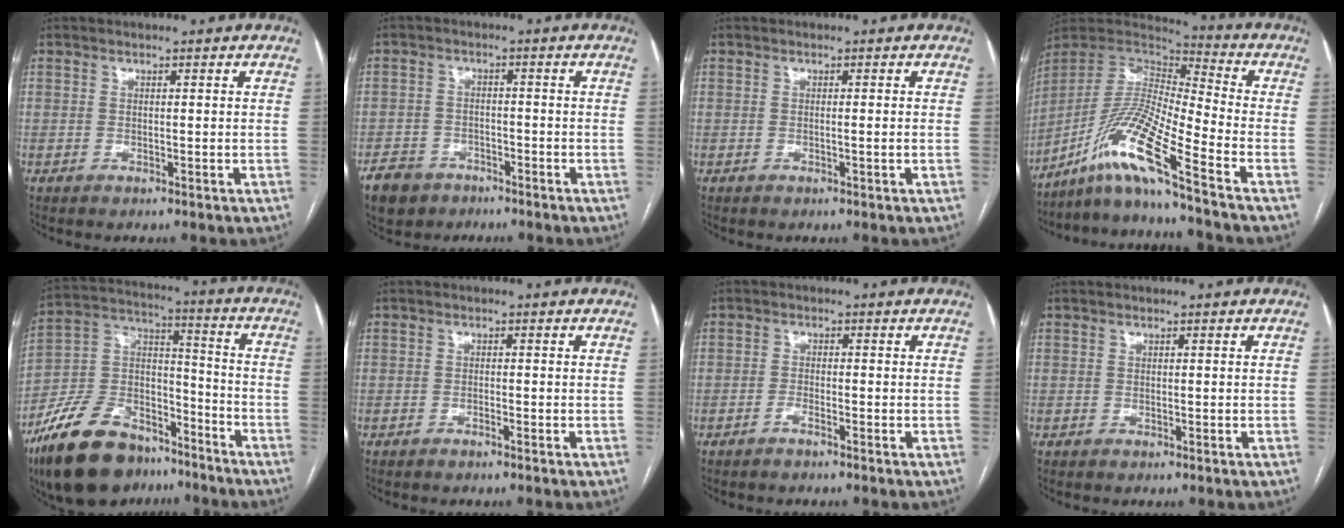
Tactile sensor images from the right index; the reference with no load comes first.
{"total": 6.0, "force": [-4.0, 4.1, 1.4], "torque": [-0.032, 0.004, -0.069]}
{"total": 0.9, "force": [-0.2, -0.3, 0.8], "torque": [-0.011, 0.000, -0.002]}
{"total": 13.6, "force": [-9.3, -1.4, 9.8], "torque": [-0.203, -0.002, -0.177]}
{"total": 19.8, "force": [-14.2, 9.7, 9.9], "torque": [-0.210, 0.029, -0.246]}
{"total": 0.6, "force": [-0.5, 0.0, 0.3], "torque": [-0.008, 0.000, -0.009]}
{"total": 1.1, "force": [-0.9, 0.2, 0.6], "torque": [-0.012, 0.002, -0.017]}
{"total": 0.0}